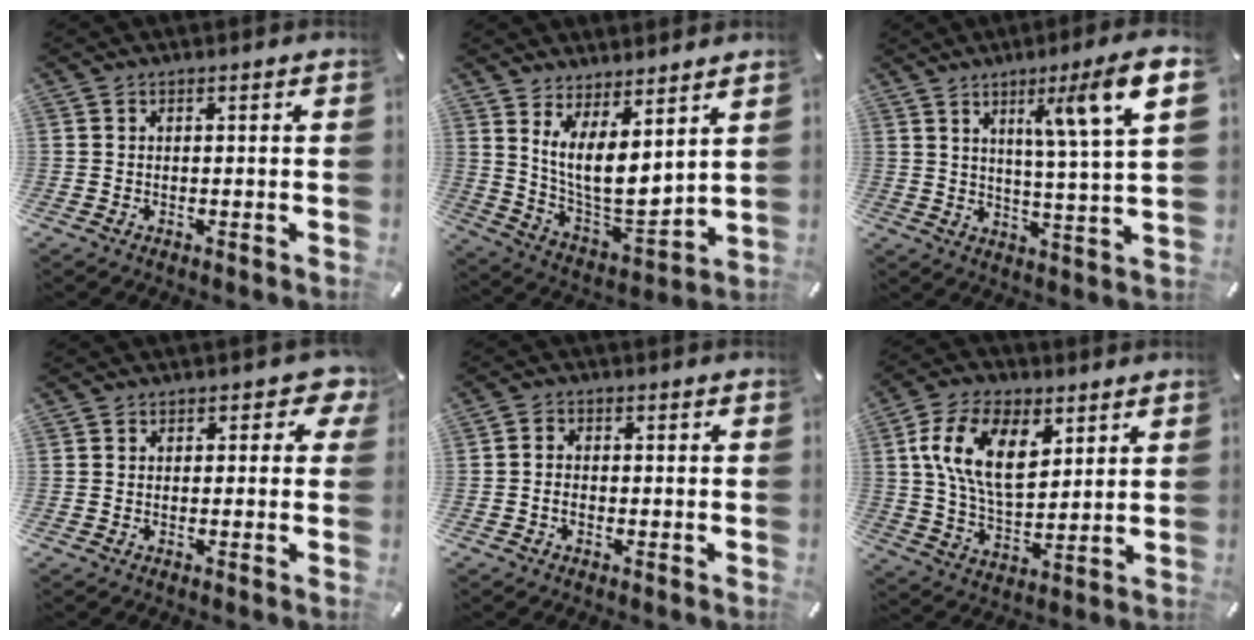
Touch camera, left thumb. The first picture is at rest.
{"total": 11.0, "force": [6.1, 4.9, 7.7], "torque": [-0.157, -0.067, 0.120]}
{"total": 11.7, "force": [6.0, 0.0, 10.0], "torque": [-0.157, -0.032, 0.084]}
{"total": 3.6, "force": [1.3, 2.5, 2.2], "torque": [-0.014, -0.004, 0.016]}
{"total": 2.7, "force": [-0.8, 1.9, 1.6], "torque": [-0.031, 0.007, -0.016]}
{"total": 15.7, "force": [6.3, 9.2, 11.0], "torque": [-0.229, -0.005, 0.111]}